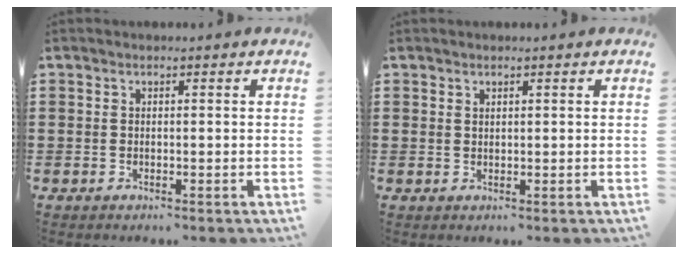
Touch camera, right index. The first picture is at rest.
{"total": 0.7, "force": [0.6, 0.4, 0.1], "torque": [-0.004, 0.001, 0.011]}